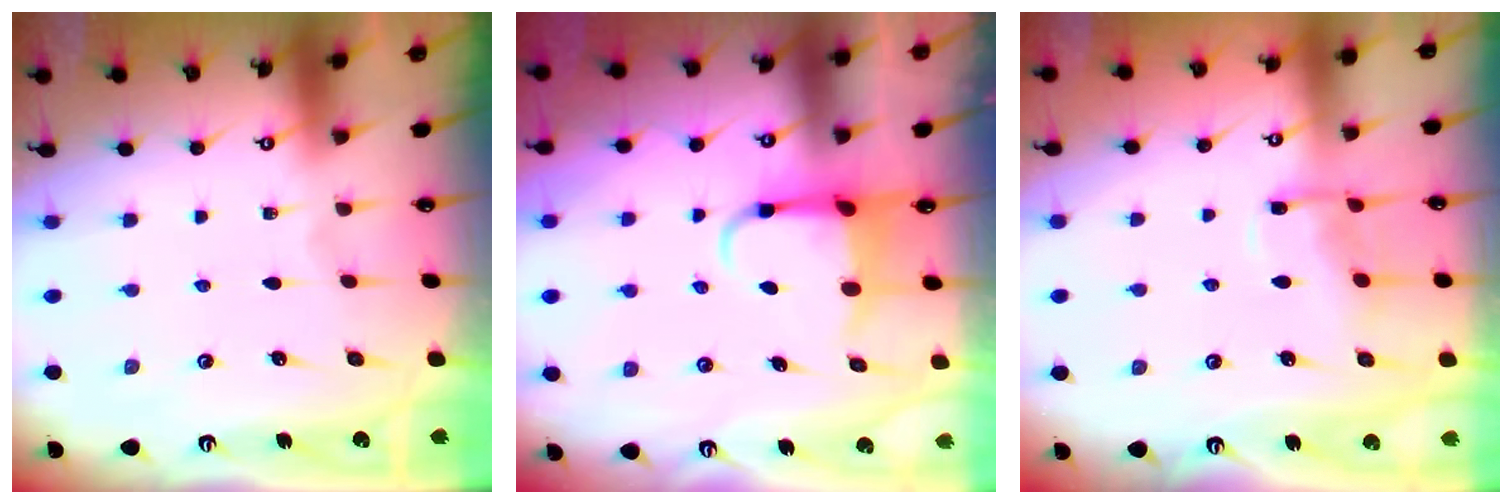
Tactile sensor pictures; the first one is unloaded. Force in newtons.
{"total": 4.6, "press": 4.6, "slide": 0.6}
{"total": 8.2, "press": 8.1, "slide": 0.6}